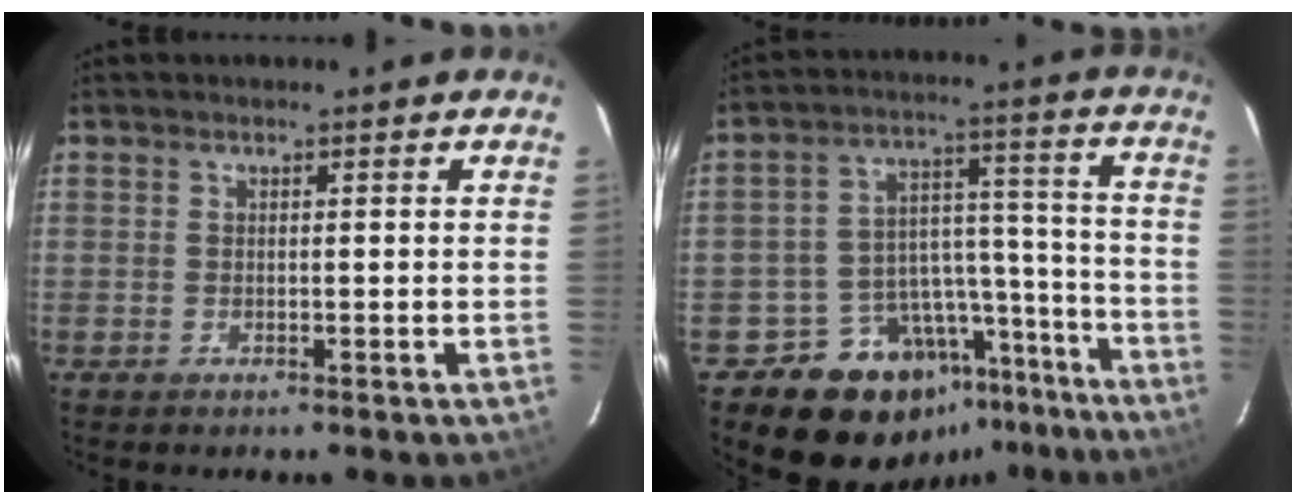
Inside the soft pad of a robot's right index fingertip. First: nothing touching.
{"total": 17.3, "force": [-13.4, 10.2, 4.0], "torque": [-0.066, 0.076, -0.177]}